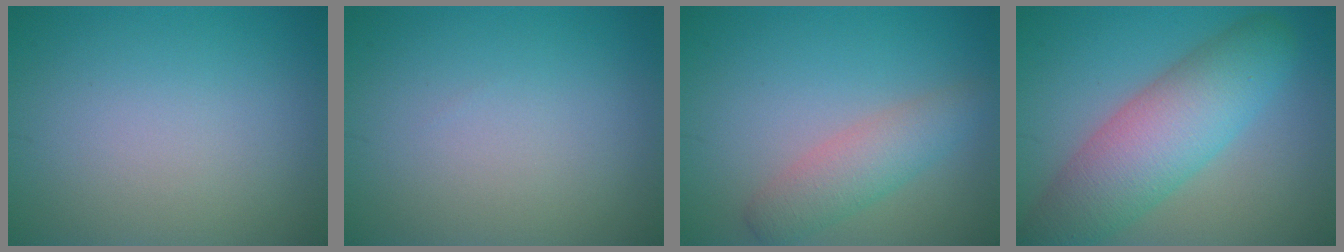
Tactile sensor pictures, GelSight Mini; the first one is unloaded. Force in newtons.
{"total": 0.0}
{"total": 3.4, "press": 3.3, "slide": 0.3}
{"total": 8.0, "press": 8.0, "slide": 0.2}